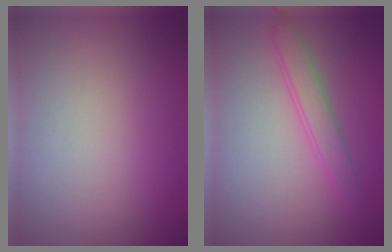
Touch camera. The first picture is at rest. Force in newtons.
{"total": 2.0, "press": 2.0, "slide": 0.0}